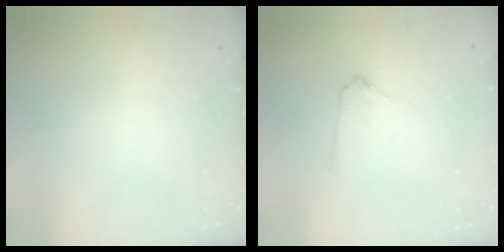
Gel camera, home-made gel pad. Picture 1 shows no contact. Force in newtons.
{"total": 2.3, "press": 2.3, "slide": 0.2}